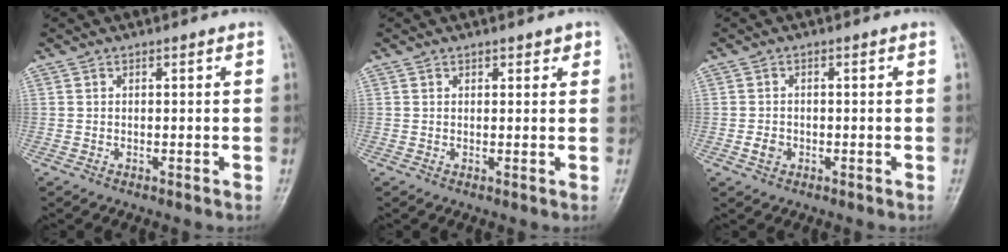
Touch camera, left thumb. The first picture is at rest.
{"total": 1.6, "force": [1.2, 0.9, 0.6], "torque": [0.008, -0.005, 0.011]}
{"total": 2.0, "force": [-0.6, 1.7, 1.0], "torque": [-0.012, 0.003, -0.010]}